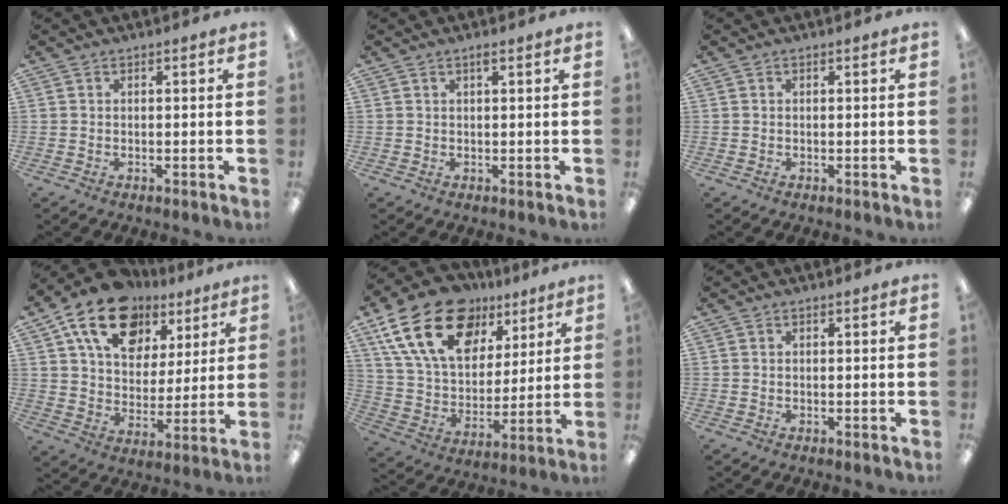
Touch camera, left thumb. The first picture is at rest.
{"total": 1.0, "force": [0.7, 0.2, 0.7], "torque": [-0.017, 0.002, 0.011]}
{"total": 0.0}
{"total": 17.5, "force": [10.3, 11.4, 8.4], "torque": [-0.145, -0.045, 0.190]}
{"total": 22.7, "force": [11.9, 14.3, 13.0], "torque": [-0.233, -0.048, 0.216]}
{"total": 0.0}